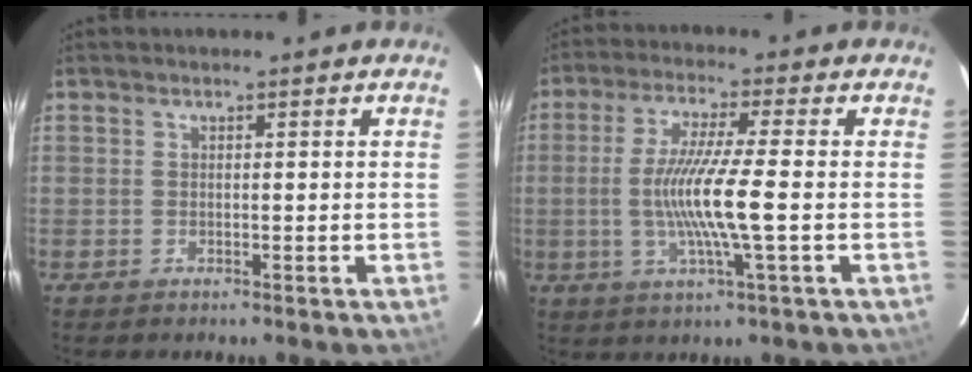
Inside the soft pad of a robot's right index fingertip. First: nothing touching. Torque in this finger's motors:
{"motor_torque": [1.62, -0.25, 0.85, 0.21]}